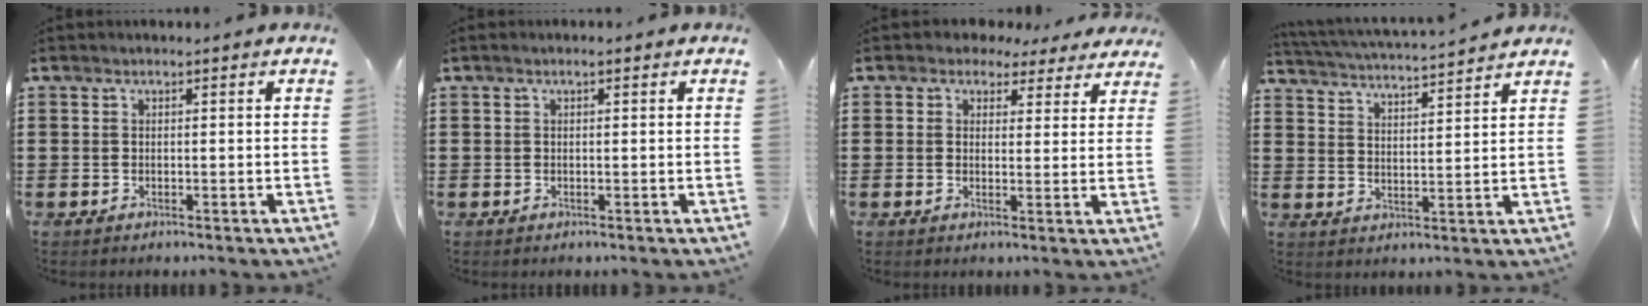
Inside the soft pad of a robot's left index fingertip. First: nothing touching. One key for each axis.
{"total": 0.7, "fx": 0.2, "fy": 0.1, "fz": 0.7, "tx": -0.013, "ty": 0.000, "tz": 0.003}
{"total": 3.0, "fx": 2.3, "fy": 1.8, "fz": 0.7, "tx": -0.018, "ty": -0.002, "tz": 0.041}
{"total": 4.1, "fx": 4.0, "fy": -0.4, "fz": 0.8, "tx": -0.035, "ty": -0.029, "tz": 0.065}